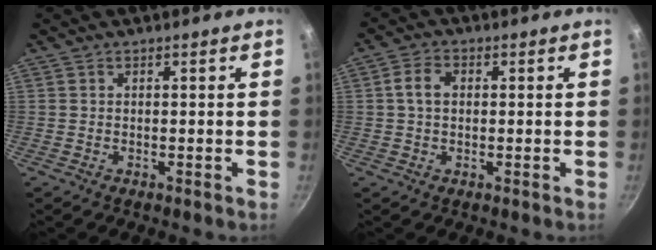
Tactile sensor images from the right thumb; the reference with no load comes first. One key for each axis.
{"total": 3.9, "fx": 0.4, "fy": 2.9, "fz": 2.6, "tx": -0.046, "ty": 0.010, "tz": 0.001}